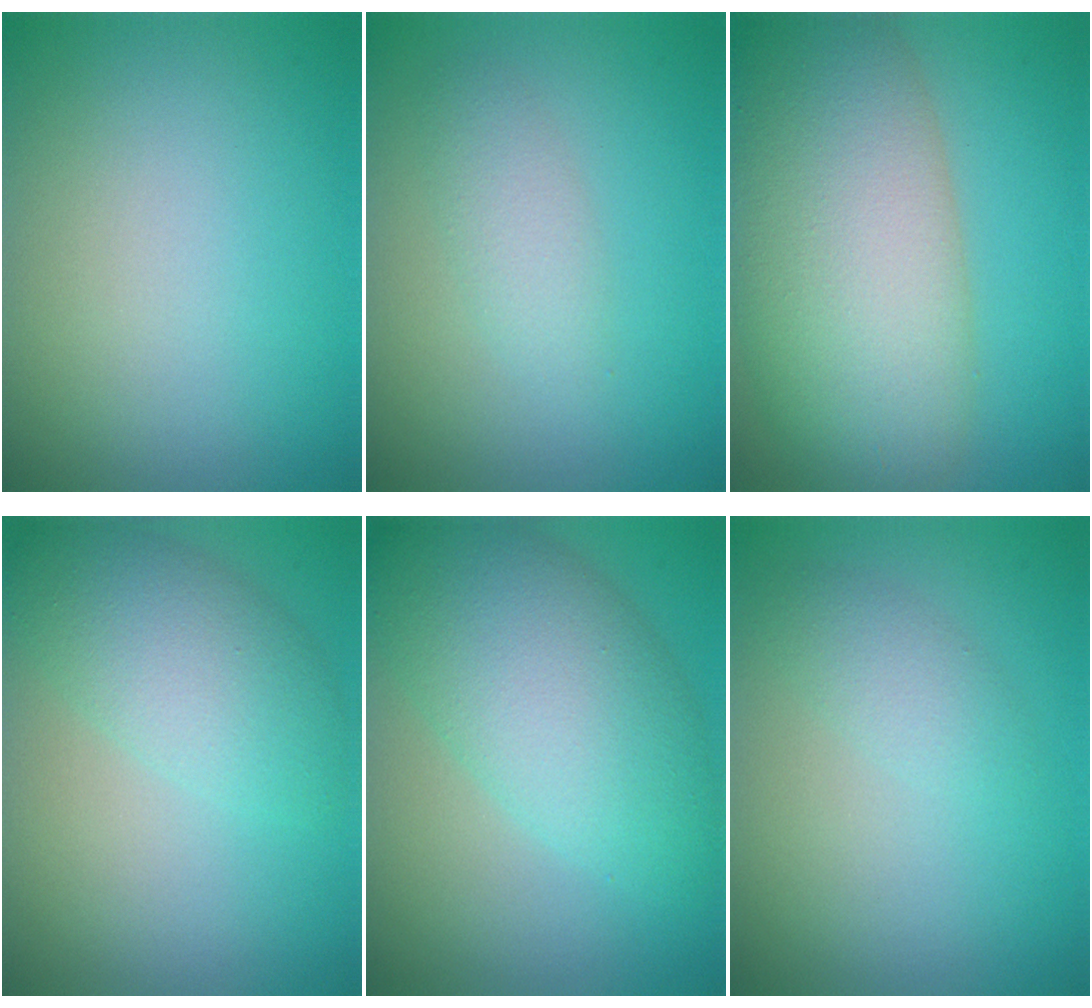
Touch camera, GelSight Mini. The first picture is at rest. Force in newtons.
{"total": 2.0, "press": 2.0, "slide": 0.2}
{"total": 12.3, "press": 12.3, "slide": 0.7}
{"total": 4.7, "press": 4.7, "slide": 0.1}
{"total": 8.1, "press": 8.1, "slide": 0.1}
{"total": 1.7, "press": 1.7, "slide": 0.0}